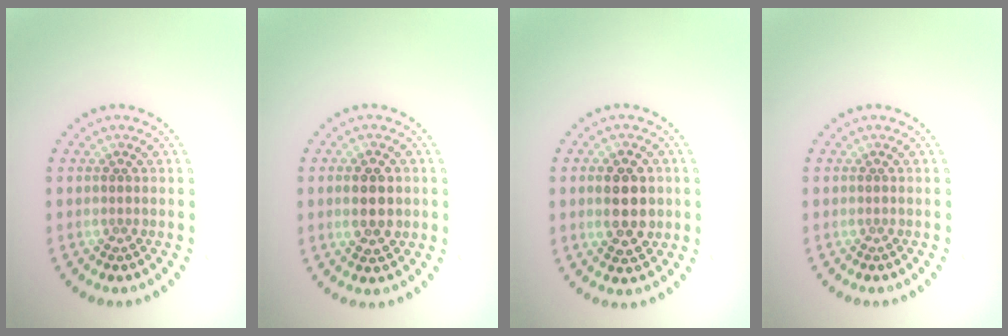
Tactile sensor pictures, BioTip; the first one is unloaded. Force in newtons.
{"total": 3.9, "press": 3.9, "slide": 0.2}
{"total": 4.0, "press": 4.0, "slide": 0.4}
{"total": 0.0}